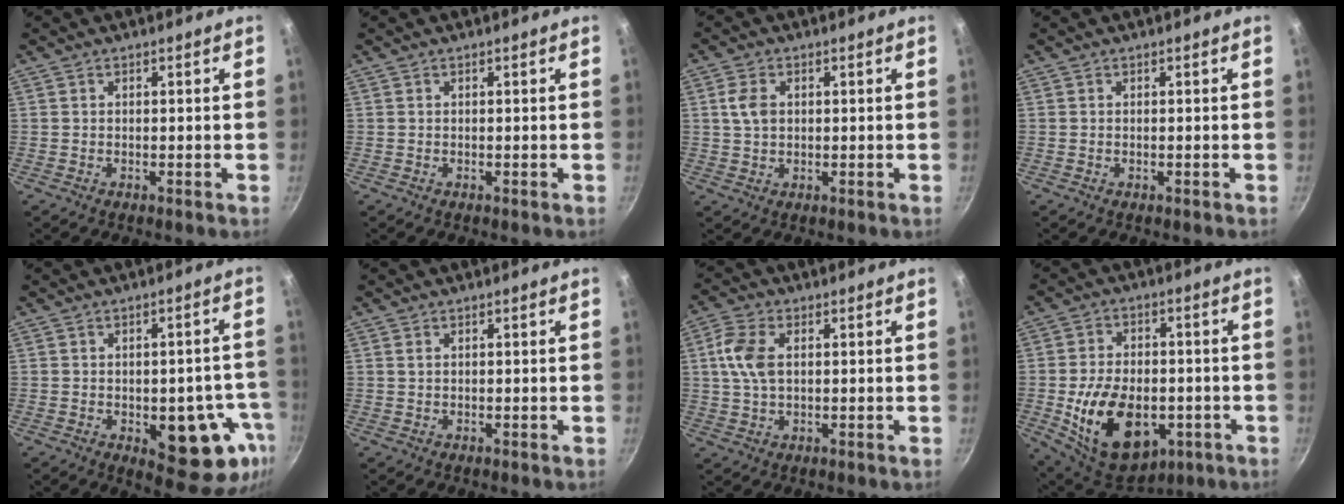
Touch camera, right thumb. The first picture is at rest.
{"total": 0.0}
{"total": 4.4, "force": [0.8, 3.0, 3.0], "torque": [-0.053, 0.002, 0.013]}
{"total": 0.0}
{"total": 13.9, "force": [-4.1, 6.9, 11.3], "torque": [-0.078, 0.008, -0.047]}
{"total": 0.7, "force": [0.3, 0.4, 0.4], "torque": [-0.008, 0.001, 0.006]}
{"total": 7.2, "force": [1.3, 4.4, 5.7], "torque": [-0.111, 0.009, 0.020]}
{"total": 19.1, "force": [-4.7, 12.2, 13.9], "torque": [-0.213, 0.010, -0.060]}